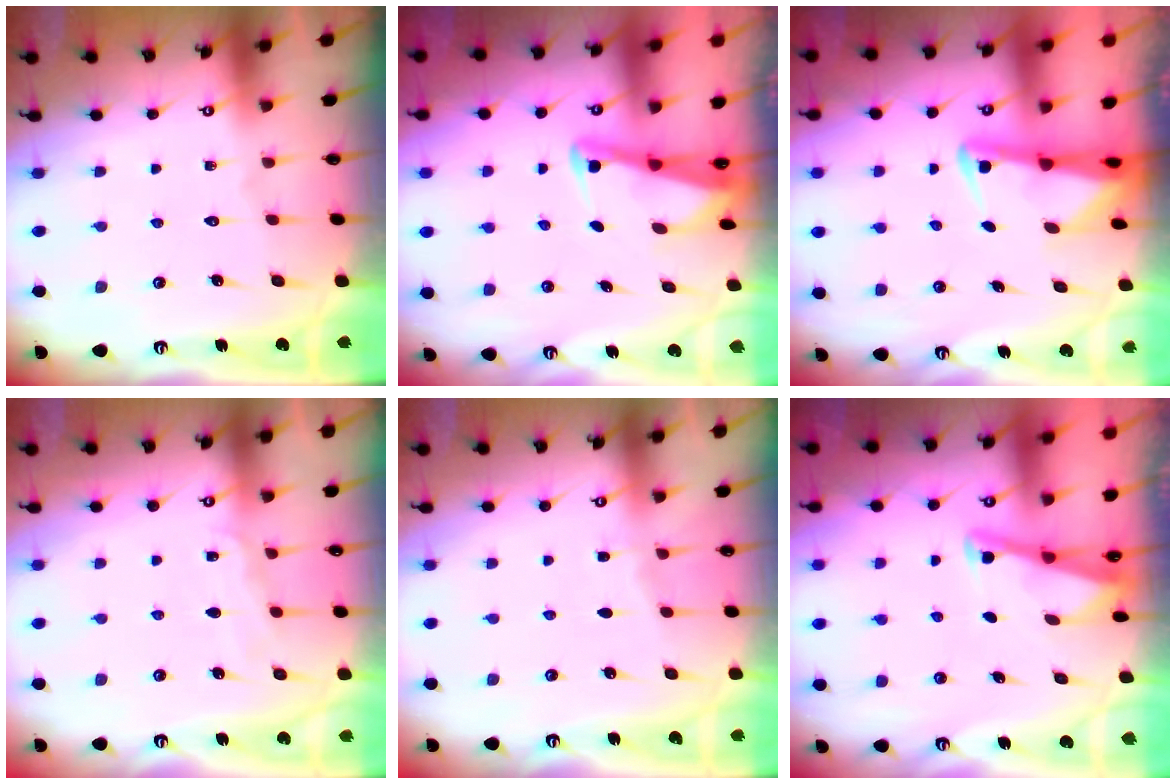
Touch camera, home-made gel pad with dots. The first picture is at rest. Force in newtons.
{"total": 2.5, "press": 2.5, "slide": 0.2}
{"total": 2.7, "press": 2.6, "slide": 0.6}
{"total": 5.9, "press": 5.8, "slide": 0.7}
{"total": 2.9, "press": 2.9, "slide": 0.4}
{"total": 3.0, "press": 3.0, "slide": 0.3}